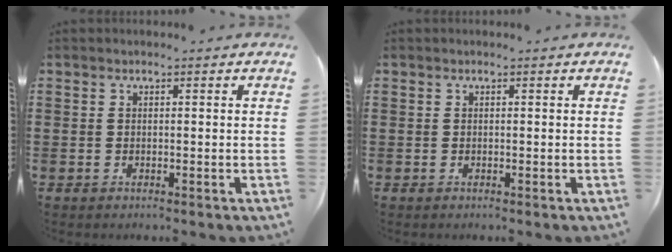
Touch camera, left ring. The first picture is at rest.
{"total": 0.0}